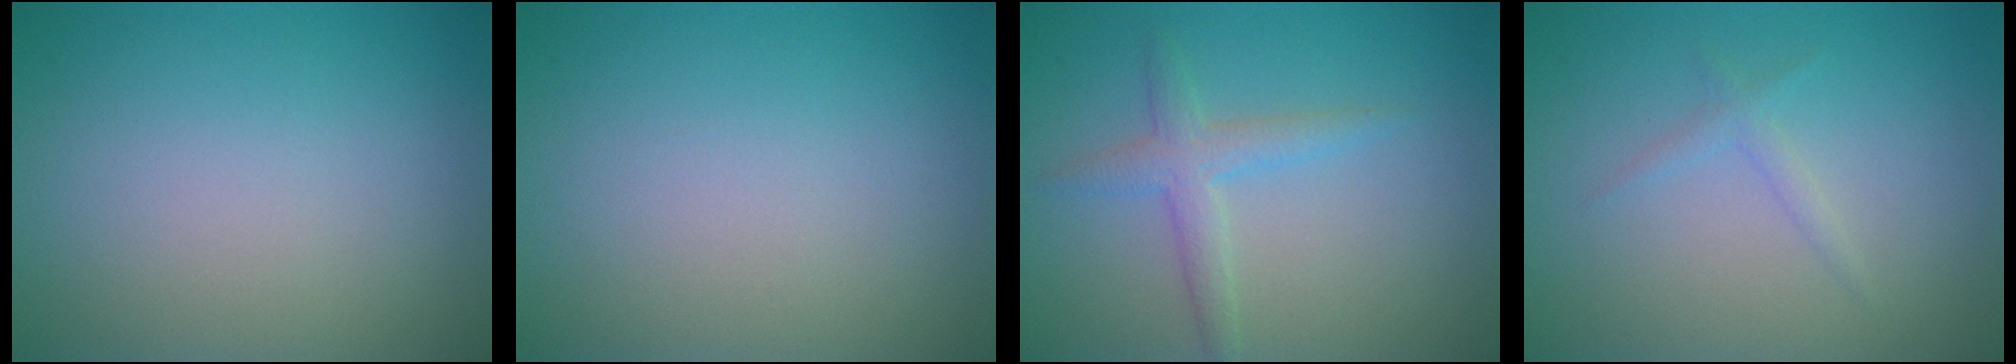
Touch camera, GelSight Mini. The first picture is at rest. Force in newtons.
{"total": 0.0}
{"total": 2.4, "press": 2.4, "slide": 0.1}
{"total": 1.0, "press": 1.0, "slide": 0.0}